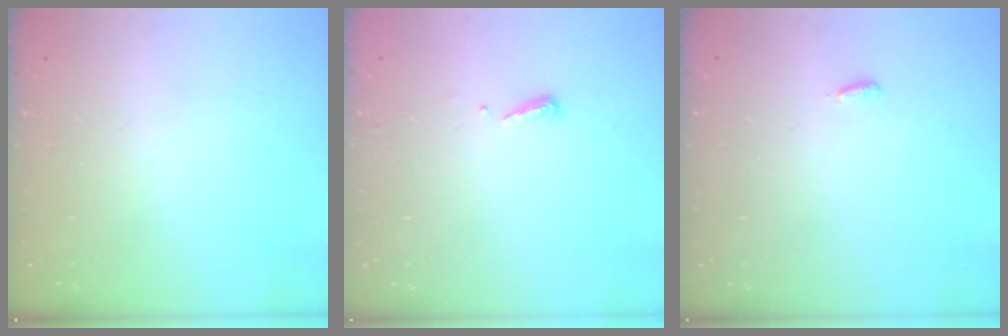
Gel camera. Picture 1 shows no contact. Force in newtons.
{"total": 5.3, "press": 5.3, "slide": 0.5}
{"total": 2.7, "press": 2.6, "slide": 0.9}